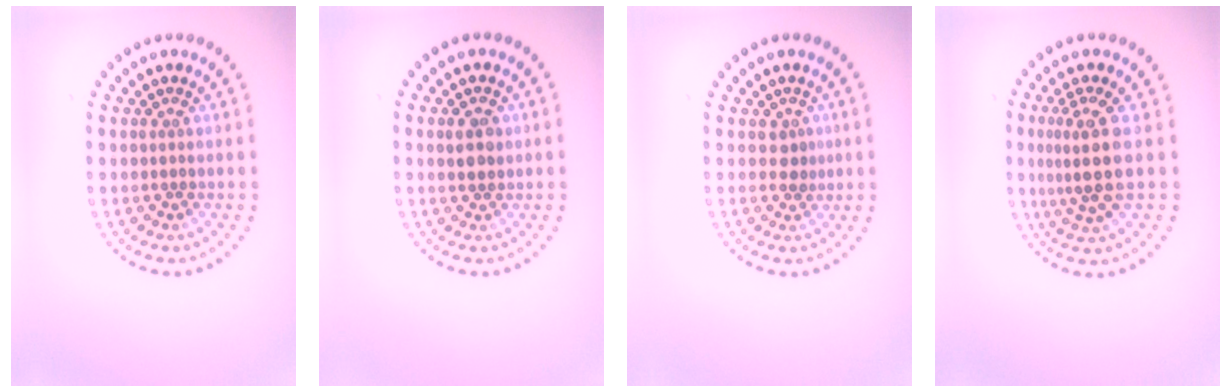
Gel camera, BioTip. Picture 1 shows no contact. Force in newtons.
{"total": 1.8, "press": 1.7, "slide": 0.6}
{"total": 1.1, "press": 0.9, "slide": 0.6}
{"total": 3.8, "press": 3.2, "slide": 2.1}